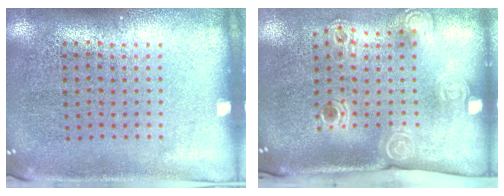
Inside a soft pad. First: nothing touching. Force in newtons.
{"total": 2.4, "press": 1.7, "slide": 1.7}